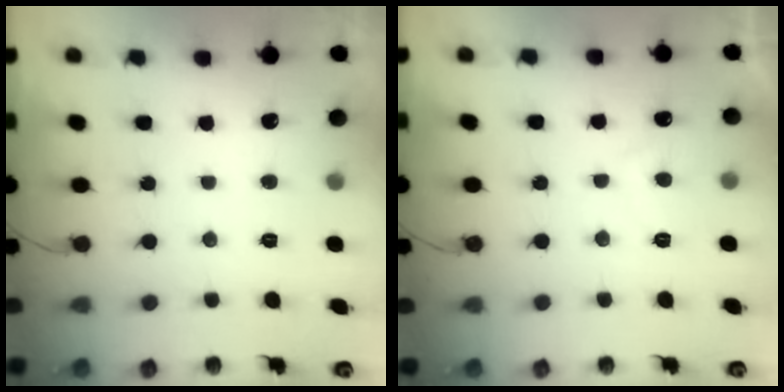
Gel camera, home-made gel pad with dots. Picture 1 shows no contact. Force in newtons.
{"total": 4.2, "press": 4.1, "slide": 0.9}